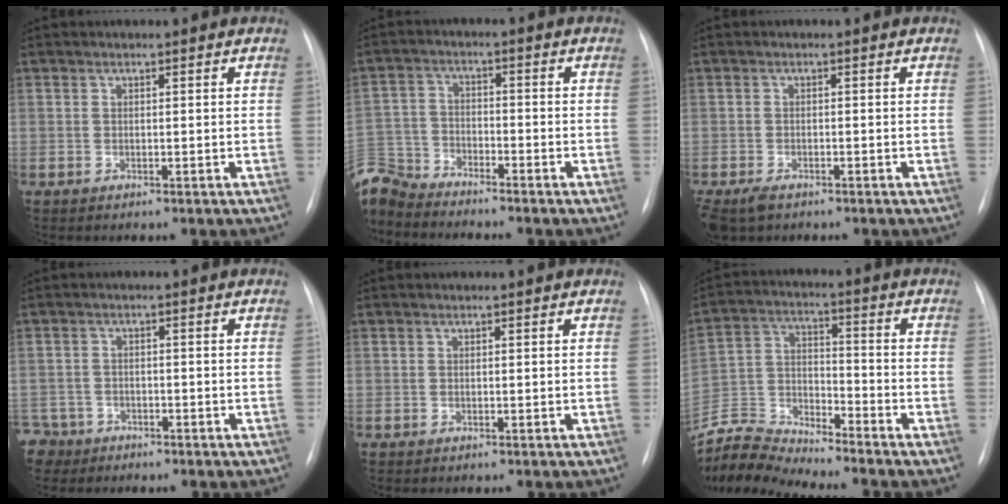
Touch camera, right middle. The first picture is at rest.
{"total": 9.2, "force": [-9.0, 1.9, 1.1], "torque": [-0.036, 0.004, -0.180]}
{"total": 5.0, "force": [-3.4, 2.5, 2.6], "torque": [-0.057, -0.011, -0.057]}
{"total": 4.8, "force": [-3.5, 3.3, -0.5], "torque": [0.009, 0.004, -0.065]}
{"total": 0.0}
{"total": 9.4, "force": [-9.4, -0.5, 0.6], "torque": [-0.020, 0.015, -0.183]}